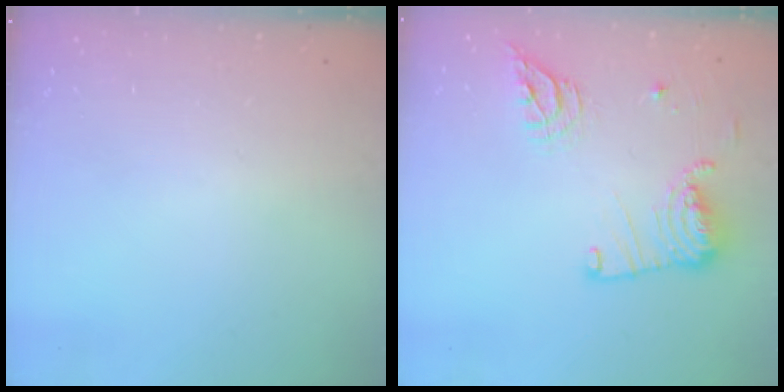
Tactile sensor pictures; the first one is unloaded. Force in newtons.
{"total": 15.8, "press": 15.0, "slide": 4.9}